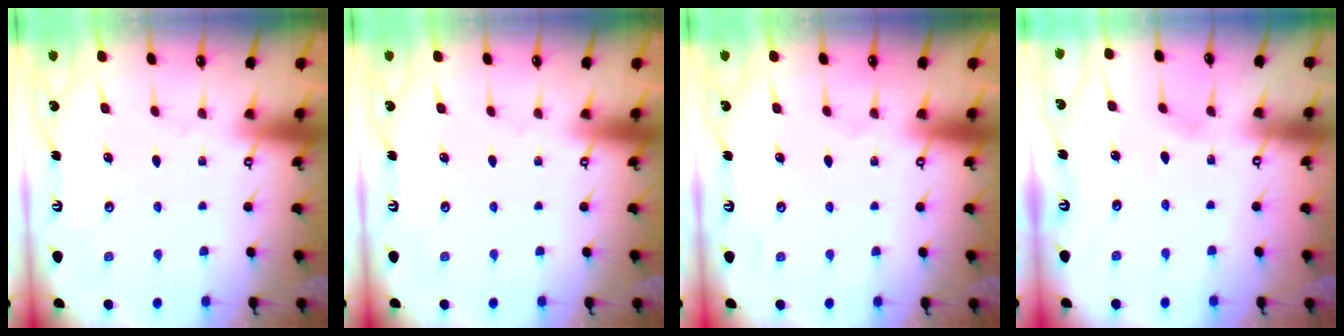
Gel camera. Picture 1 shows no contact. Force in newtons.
{"total": 0.0}
{"total": 0.0}
{"total": 2.9, "press": 2.8, "slide": 0.3}